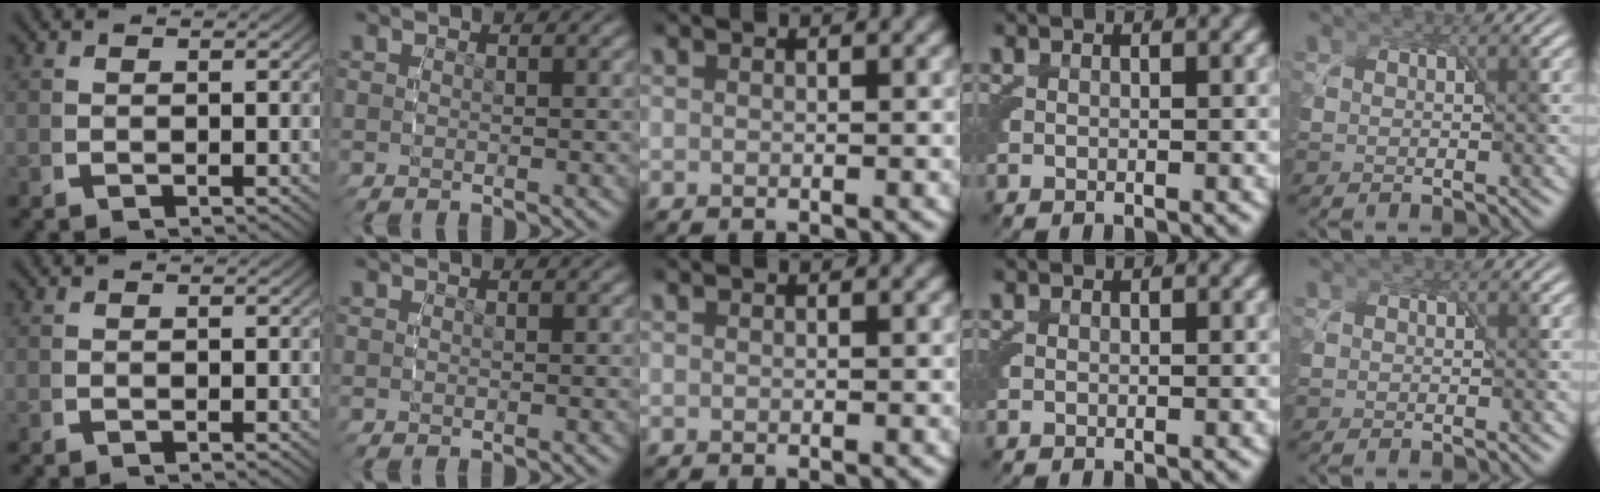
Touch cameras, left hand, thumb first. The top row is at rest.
{}